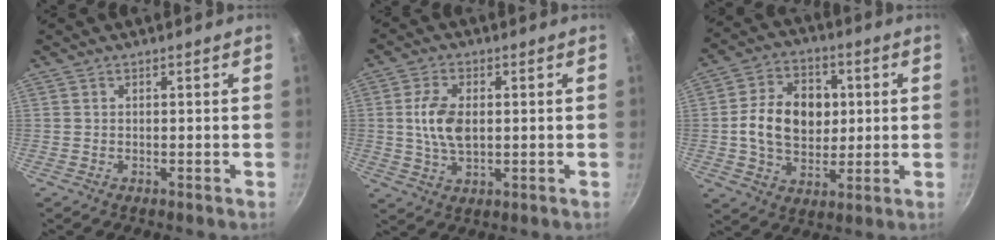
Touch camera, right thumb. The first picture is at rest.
{"total": 7.9, "force": [0.6, 4.6, 6.4], "torque": [-0.120, 0.001, 0.011]}
{"total": 14.4, "force": [1.2, 10.7, 9.6], "torque": [-0.132, 0.010, 0.015]}